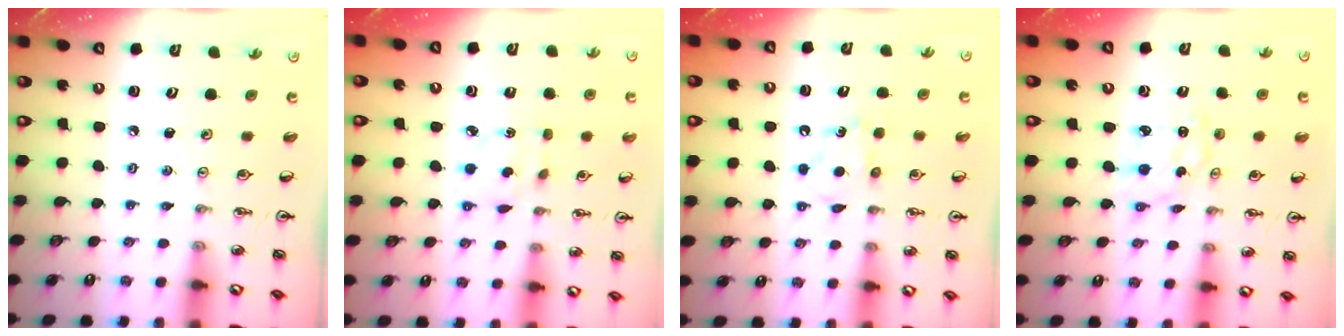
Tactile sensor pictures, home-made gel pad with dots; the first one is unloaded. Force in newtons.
{"total": 2.6, "press": 2.6, "slide": 0.1}
{"total": 6.3, "press": 6.3, "slide": 0.8}
{"total": 2.6, "press": 2.6, "slide": 0.3}